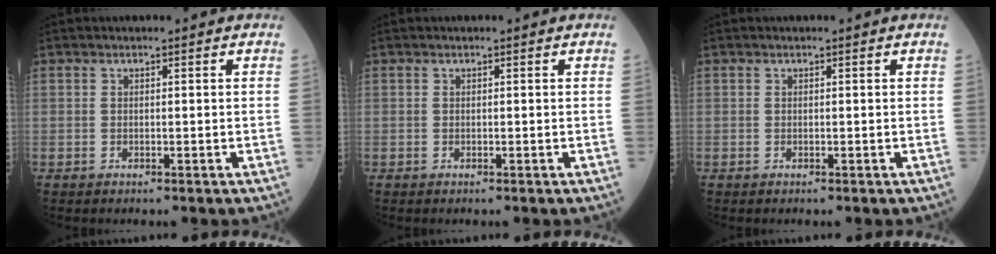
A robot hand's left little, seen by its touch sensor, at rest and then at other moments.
{"total": 0.0}
{"total": 0.0}